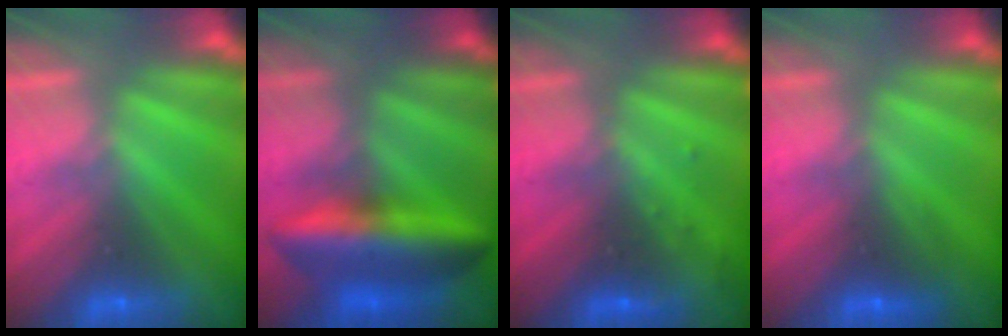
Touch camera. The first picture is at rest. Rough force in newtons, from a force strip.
{"total": 5.5}
{"total": 2.8}
{"total": 2.5}